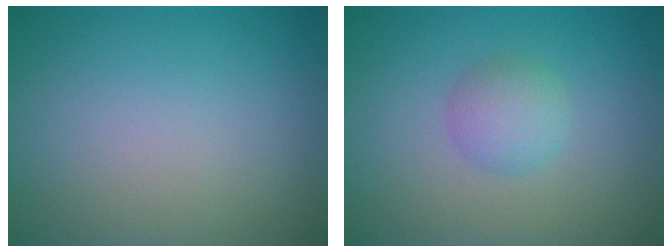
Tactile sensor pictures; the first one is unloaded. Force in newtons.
{"total": 2.4, "press": 2.4, "slide": 0.1}